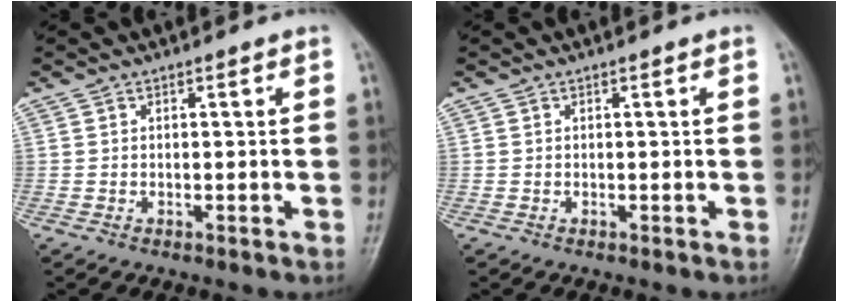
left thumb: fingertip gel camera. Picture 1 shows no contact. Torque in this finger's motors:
{"motor_torque": [0.04, -0.03, -0.13, -0.15, 0.00]}